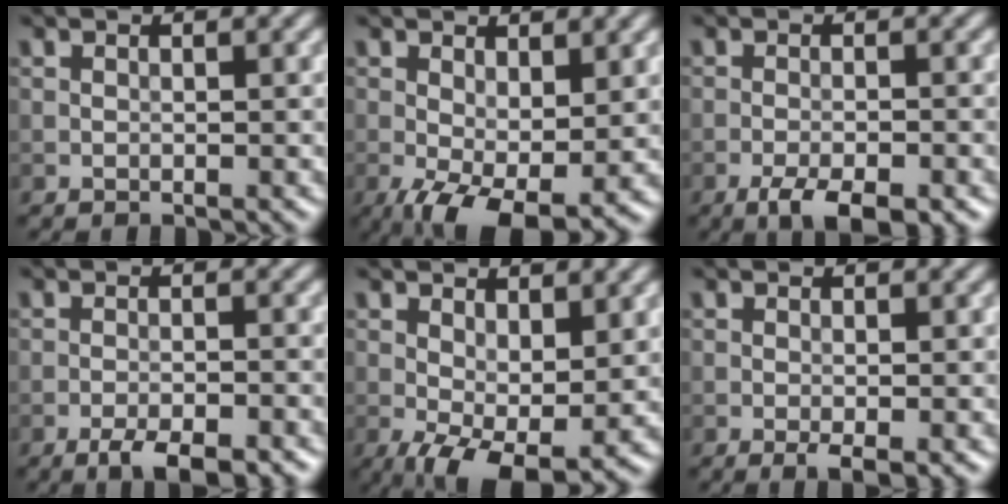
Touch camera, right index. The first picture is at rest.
{"total": 6.6, "force": [-1.8, 3.1, 5.5], "torque": [-0.110, -0.022, -0.021]}
{"total": 4.3, "force": [-2.6, 1.2, 3.2], "torque": [-0.057, -0.004, -0.042]}
{"total": 3.6, "force": [-2.5, 0.9, 2.5], "torque": [-0.045, -0.001, -0.041]}
{"total": 6.9, "force": [-1.2, 3.4, 5.9], "torque": [-0.111, -0.021, -0.008]}
{"total": 1.9, "force": [-0.7, 0.3, 1.7], "torque": [-0.029, -0.007, -0.013]}